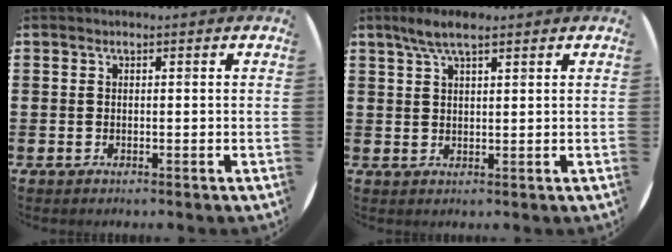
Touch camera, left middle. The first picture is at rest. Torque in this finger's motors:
{"motor_torque": [0.47, -0.38, 0.11, 0.04]}